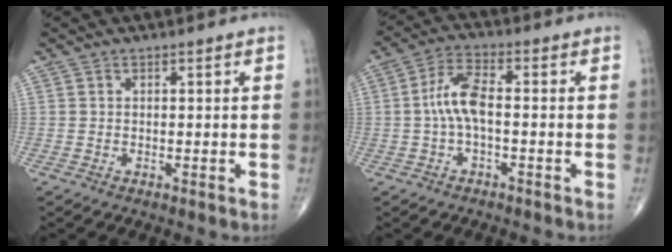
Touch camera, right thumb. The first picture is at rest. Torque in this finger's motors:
{"motor_torque": [0.65, 1.94, 0.56, -0.67, 0.09]}